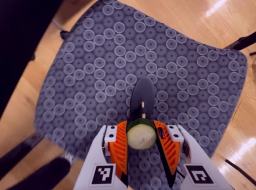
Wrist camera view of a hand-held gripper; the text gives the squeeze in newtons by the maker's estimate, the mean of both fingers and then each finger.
{"total": 11.8, "left": 13.5, "right": 10.2}